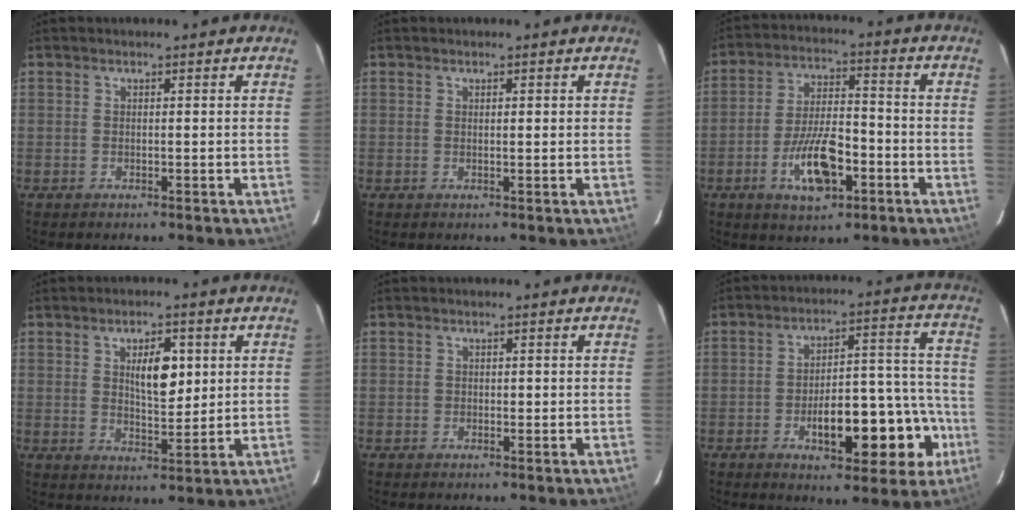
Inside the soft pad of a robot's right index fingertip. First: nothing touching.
{"total": 0.8, "force": [0.4, 0.2, 0.7], "torque": [-0.015, 0.004, 0.006]}
{"total": 10.8, "force": [-4.3, 4.0, 9.1], "torque": [-0.173, 0.003, -0.073]}
{"total": 6.5, "force": [1.9, 2.5, 5.7], "torque": [-0.094, 0.001, 0.038]}
{"total": 0.7, "force": [0.0, 0.6, 0.4], "torque": [-0.002, 0.003, -0.002]}
{"total": 15.1, "force": [-5.5, 5.8, 12.8], "torque": [-0.164, 0.038, -0.066]}